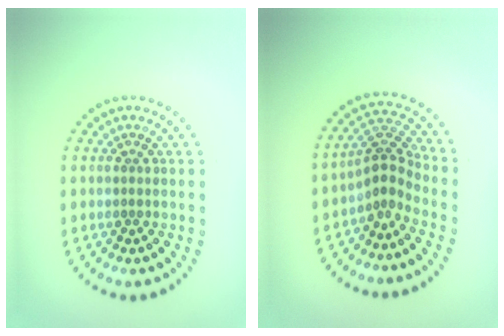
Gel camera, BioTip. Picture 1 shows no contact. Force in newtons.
{"total": 3.0, "press": 2.2, "slide": 2.0}